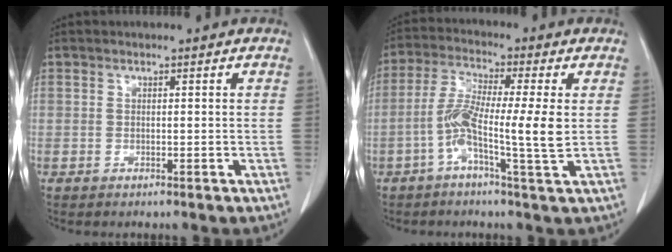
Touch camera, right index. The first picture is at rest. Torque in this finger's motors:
{"motor_torque": [0.55, -0.26, 0.30, 0.10]}